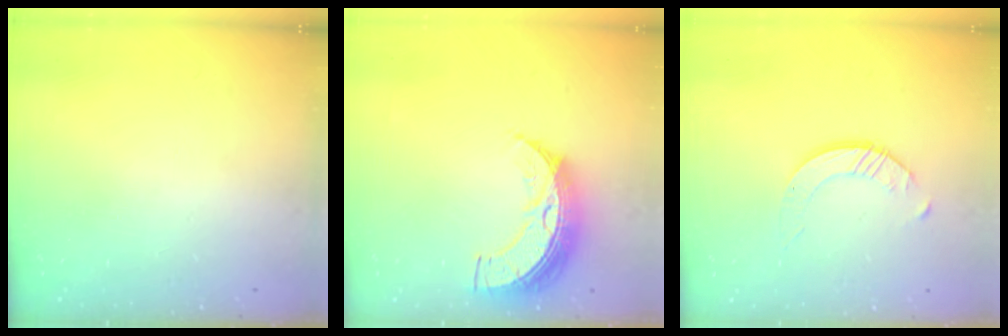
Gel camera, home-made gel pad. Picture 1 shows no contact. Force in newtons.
{"total": 11.9, "press": 11.8, "slide": 1.0}
{"total": 2.5, "press": 2.5, "slide": 0.3}